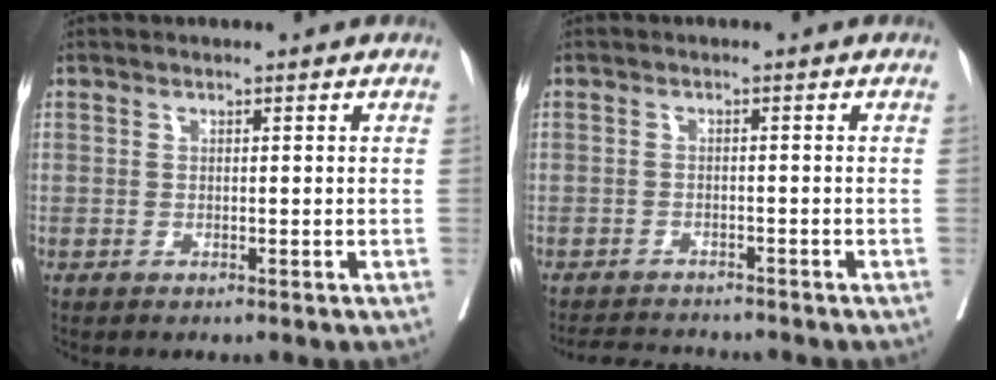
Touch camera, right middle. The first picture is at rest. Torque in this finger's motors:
{"motor_torque": [0.01, -0.02, 0.00, 0.00]}